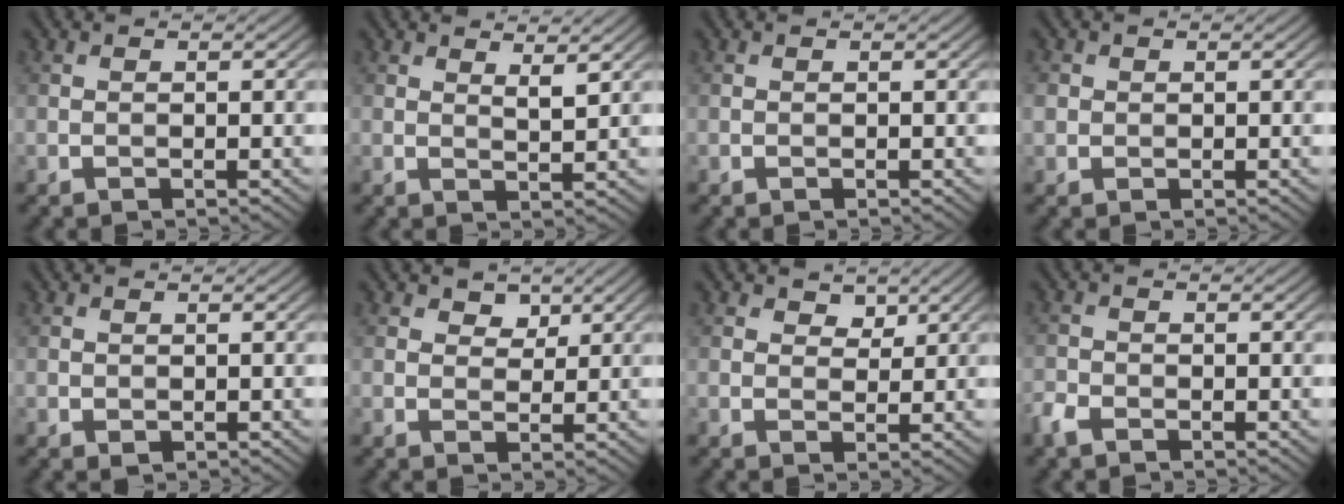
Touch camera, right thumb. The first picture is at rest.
{"total": 2.4, "force": [1.8, 0.4, 1.5], "torque": [-0.025, -0.005, 0.032]}
{"total": 0.0}
{"total": 1.6, "force": [0.2, 1.5, 0.5], "torque": [-0.015, -0.002, 0.001]}
{"total": 0.5, "force": [-0.1, 0.5, 0.3], "torque": [-0.003, -0.005, -0.001]}
{"total": 2.5, "force": [1.6, 1.6, 1.2], "torque": [-0.023, 0.000, 0.023]}
{"total": 2.4, "force": [1.6, 1.4, 1.1], "torque": [-0.020, -0.001, 0.025]}
{"total": 2.3, "force": [-1.7, 1.1, 1.1], "torque": [-0.028, -0.004, -0.044]}